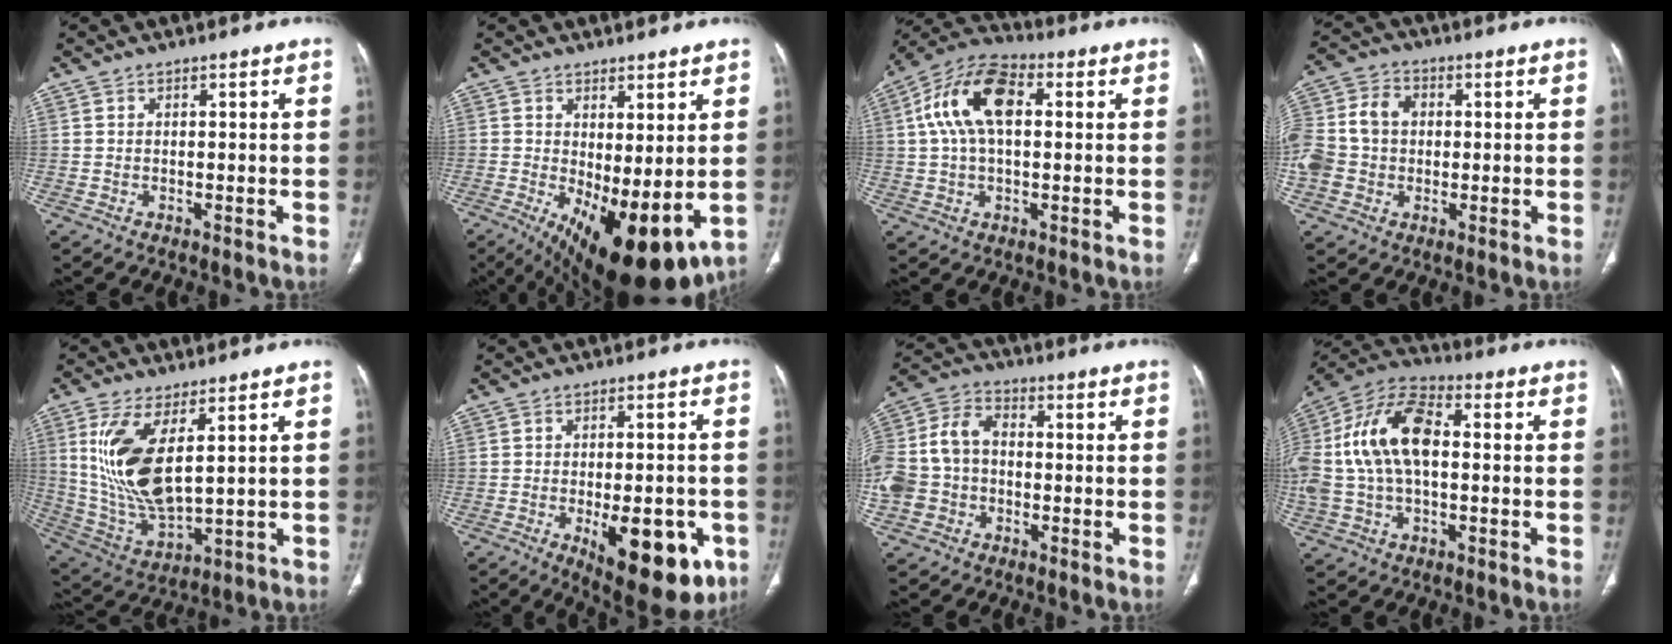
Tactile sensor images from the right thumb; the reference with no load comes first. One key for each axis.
{"total": 14.5, "fx": -2.2, "fy": 5.7, "fz": 13.1, "tx": -0.206, "ty": -0.026, "tz": -0.011}
{"total": 13.7, "fx": 2.7, "fy": 7.7, "fz": 11.0, "tx": -0.211, "ty": 0.031, "tz": 0.043}
{"total": 13.7, "fx": 0.2, "fy": 11.2, "fz": 7.9, "tx": -0.174, "ty": 0.031, "tz": 0.004}
{"total": 15.0, "fx": 4.5, "fy": 6.0, "fz": 13.0, "tx": -0.269, "ty": -0.028, "tz": 0.107}
{"total": 16.5, "fx": -5.9, "fy": 7.2, "fz": 13.6, "tx": -0.142, "ty": 0.007, "tz": -0.062}
{"total": 13.2, "fx": -1.8, "fy": 10.5, "fz": 7.7, "tx": -0.166, "ty": 0.040, "tz": -0.040}
{"total": 18.8, "fx": 1.1, "fy": 10.7, "fz": 15.4, "tx": -0.323, "ty": 0.037, "tz": 0.016}